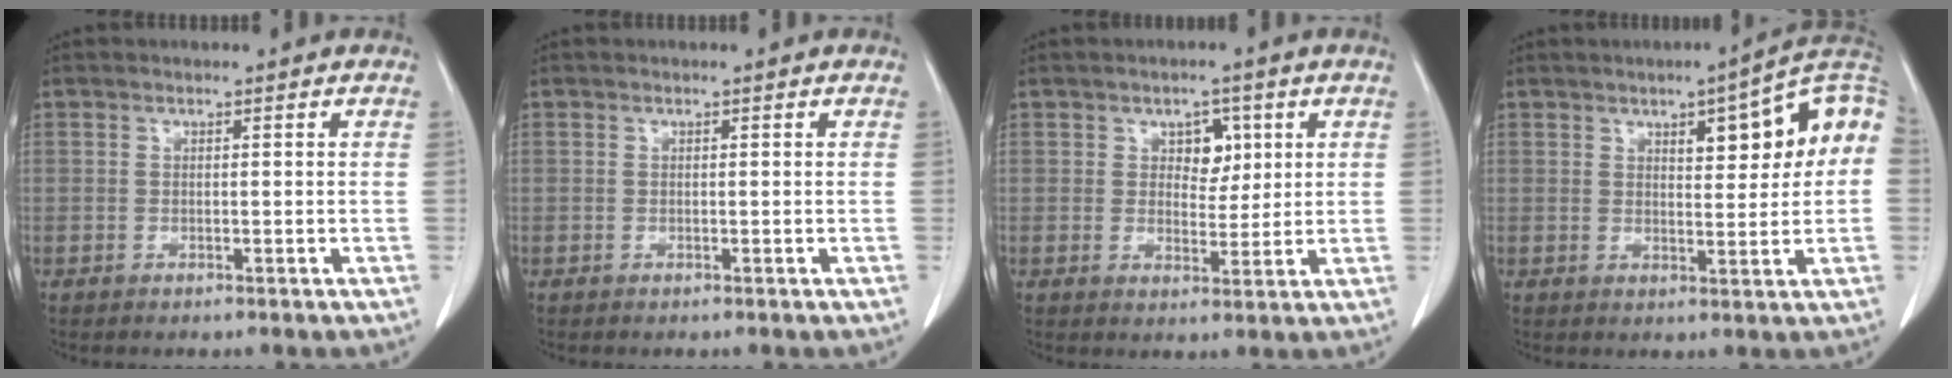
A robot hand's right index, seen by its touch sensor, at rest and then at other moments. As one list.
[{"total": 0.0}, {"total": 4.3, "force": [1.6, 2.8, 2.8], "torque": [-0.035, 0.006, 0.027]}, {"total": 11.5, "force": [2.8, 2.7, 10.9], "torque": [-0.144, 0.035, 0.035]}]